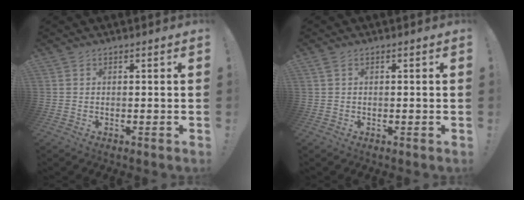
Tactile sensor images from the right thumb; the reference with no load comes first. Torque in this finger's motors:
{"motor_torque": [-0.12, -0.13, 0.00, 0.01, 0.00]}